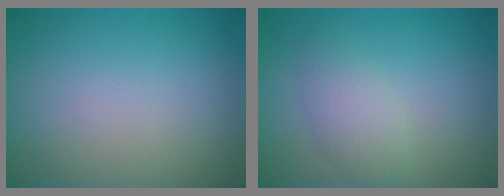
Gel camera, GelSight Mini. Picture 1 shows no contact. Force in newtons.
{"total": 2.6, "press": 2.6, "slide": 0.1}